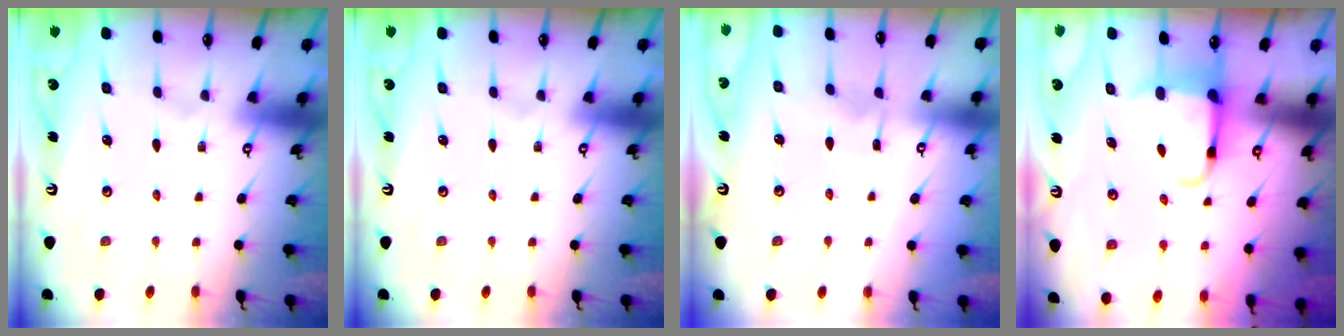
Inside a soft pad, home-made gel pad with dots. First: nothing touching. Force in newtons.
{"total": 0.0}
{"total": 5.3, "press": 5.2, "slide": 0.5}
{"total": 4.7, "press": 4.7, "slide": 0.8}